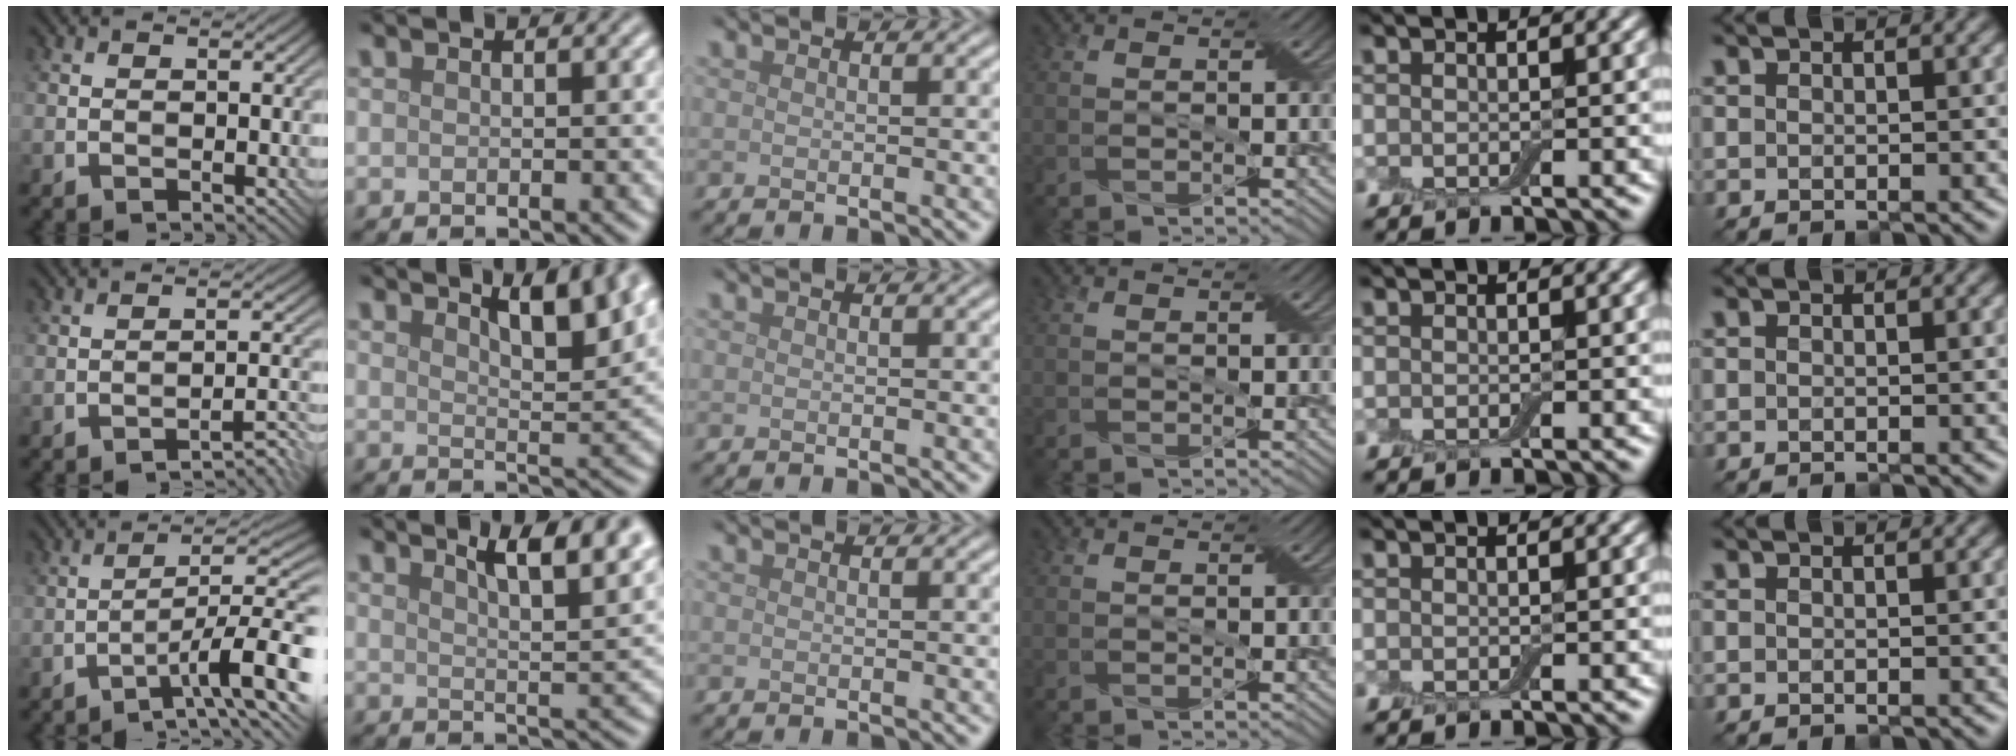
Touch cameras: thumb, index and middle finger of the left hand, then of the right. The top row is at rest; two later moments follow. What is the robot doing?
{"motion": "wrap", "object": "cling film"}